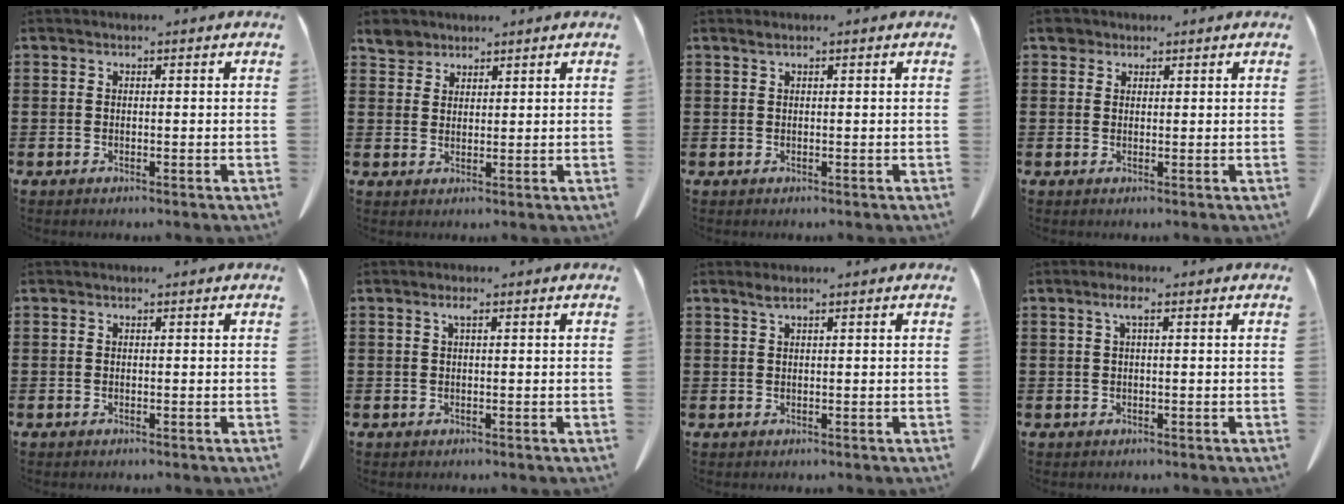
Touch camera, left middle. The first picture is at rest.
{"total": 3.0, "force": [2.6, 1.5, 0.5], "torque": [-0.020, 0.002, 0.052]}
{"total": 0.7, "force": [0.5, 0.0, 0.5], "torque": [-0.011, -0.002, 0.010]}
{"total": 1.6, "force": [1.3, 0.9, 0.3], "torque": [-0.010, 0.001, 0.027]}
{"total": 0.0}
{"total": 1.3, "force": [0.5, 0.3, 1.2], "torque": [-0.025, 0.003, 0.007]}
{"total": 1.2, "force": [0.7, 0.0, 0.9], "torque": [-0.021, -0.002, 0.014]}
{"total": 2.1, "force": [0.6, 0.4, 2.0], "torque": [-0.041, 0.004, 0.009]}